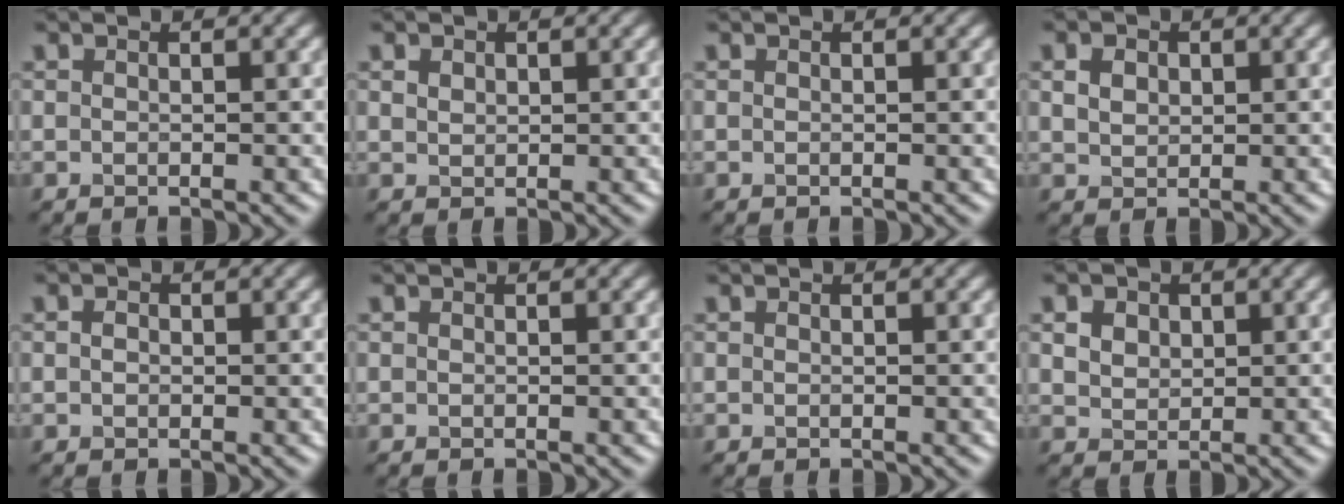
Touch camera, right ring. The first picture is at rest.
{"total": 1.0, "force": [0.5, 0.7, 0.4], "torque": [-0.009, -0.002, 0.012]}
{"total": 0.0}
{"total": 2.0, "force": [0.7, 1.5, 1.0], "torque": [-0.019, -0.001, 0.012]}
{"total": 1.0, "force": [0.2, 0.8, 0.6], "torque": [-0.013, 0.001, -0.001]}
{"total": 0.0}
{"total": 0.0}
{"total": 4.2, "force": [2.1, 3.0, 2.1], "torque": [-0.052, 0.013, 0.028]}